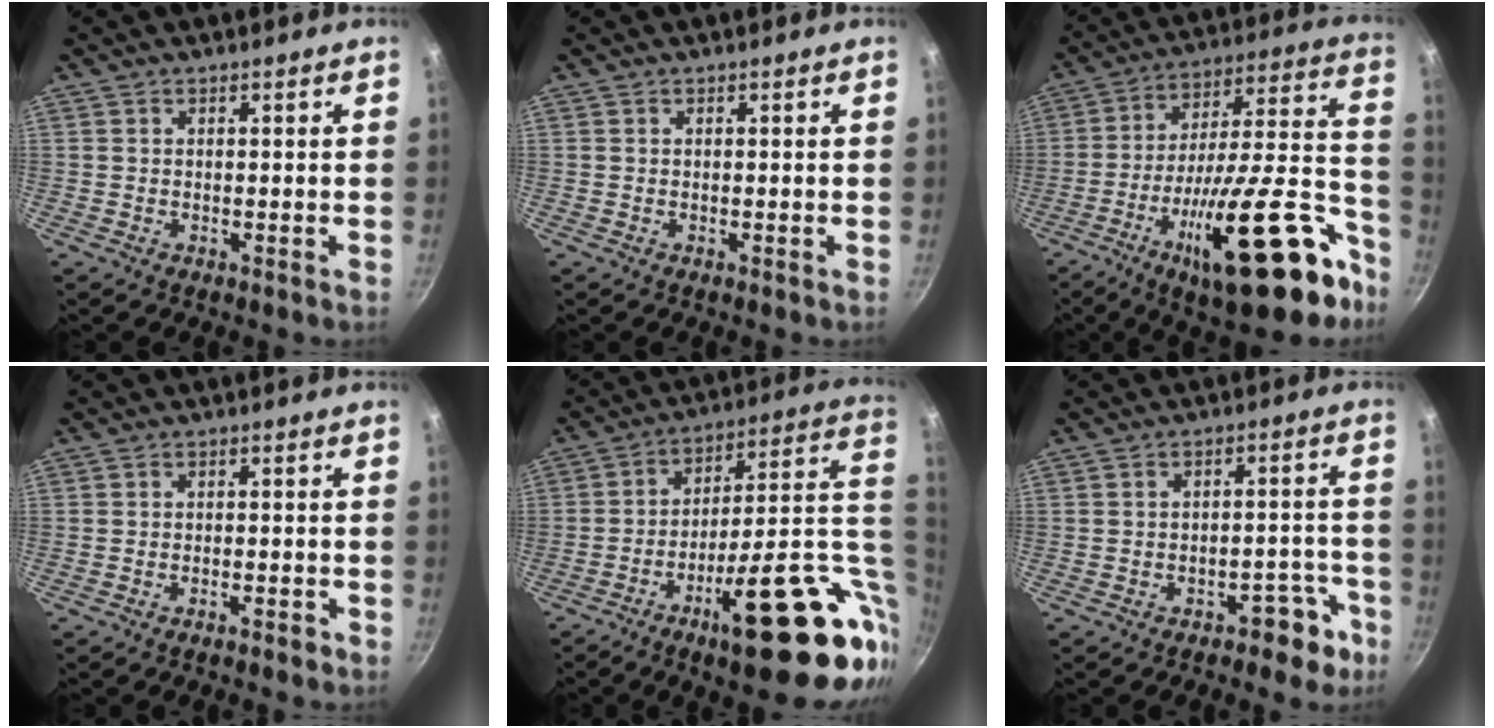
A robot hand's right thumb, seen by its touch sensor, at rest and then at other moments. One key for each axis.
{"total": 0.0}
{"total": 30.2, "fx": -15.0, "fy": 10.2, "fz": 24.1, "tx": -0.309, "ty": 0.077, "tz": -0.233}
{"total": 1.8, "fx": -1.4, "fy": 0.4, "fz": 1.1, "tx": -0.018, "ty": 0.015, "tz": -0.018}
{"total": 30.1, "fx": -6.4, "fy": 10.2, "fz": 27.6, "tx": -0.350, "ty": 0.008, "tz": -0.089}
{"total": 7.0, "fx": -4.3, "fy": 3.6, "fz": 4.1, "tx": -0.014, "ty": 0.057, "tz": -0.042}